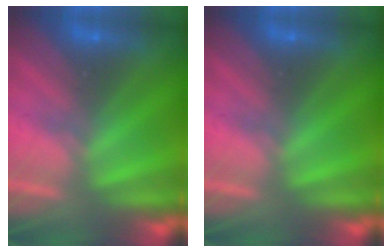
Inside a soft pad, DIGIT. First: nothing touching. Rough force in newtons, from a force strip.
{"total": 0.0}